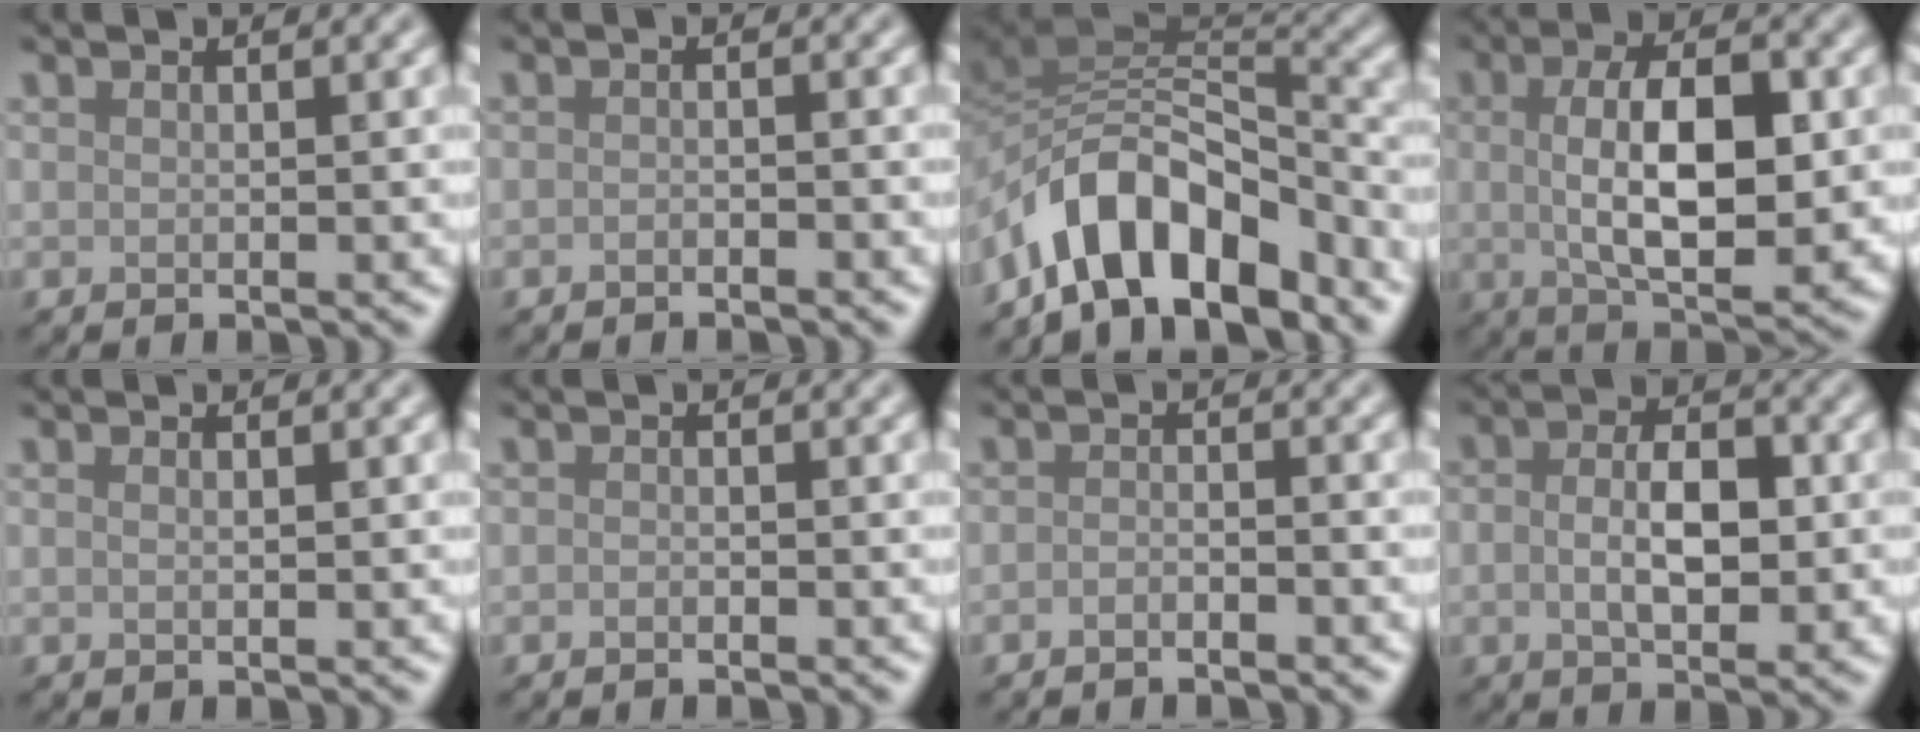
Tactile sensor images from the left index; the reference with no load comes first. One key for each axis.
{"total": 0.9, "fx": -0.7, "fy": 0.2, "fz": 0.5, "tx": -0.009, "ty": 0.001, "tz": -0.013}
{"total": 9.0, "fx": -5.4, "fy": 4.3, "fz": 5.8, "tx": -0.071, "ty": 0.011, "tz": -0.102}
{"total": 9.2, "fx": 0.4, "fy": 3.7, "fz": 8.5, "tx": -0.136, "ty": -0.001, "tz": 0.006}
{"total": 0.6, "fx": 0.2, "fy": 0.1, "fz": 0.6, "tx": -0.008, "ty": -0.002, "tz": 0.002}
{"total": 0.5, "fx": -0.3, "fy": 0.1, "fz": 0.4, "tx": -0.006, "ty": 0.000, "tz": -0.007}
{"total": 1.2, "fx": -0.9, "fy": 0.3, "fz": 0.8, "tx": -0.016, "ty": 0.001, "tz": -0.019}
{"total": 4.9, "fx": -0.4, "fy": 2.4, "fz": 4.3, "tx": -0.081, "ty": 0.002, "tz": -0.008}